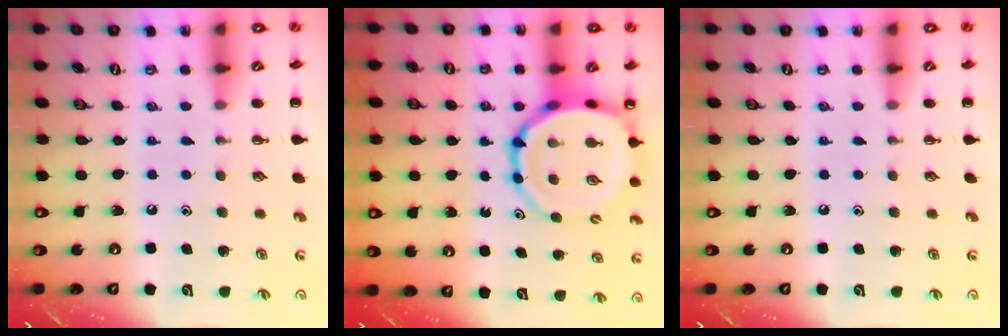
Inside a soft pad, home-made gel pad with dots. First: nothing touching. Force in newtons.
{"total": 12.8, "press": 12.4, "slide": 3.3}
{"total": 0.0}